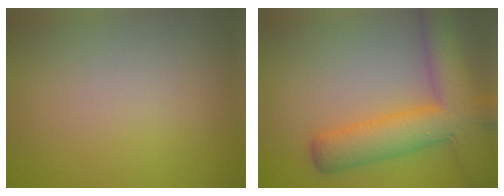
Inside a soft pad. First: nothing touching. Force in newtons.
{"total": 8.5, "press": 8.4, "slide": 0.5}